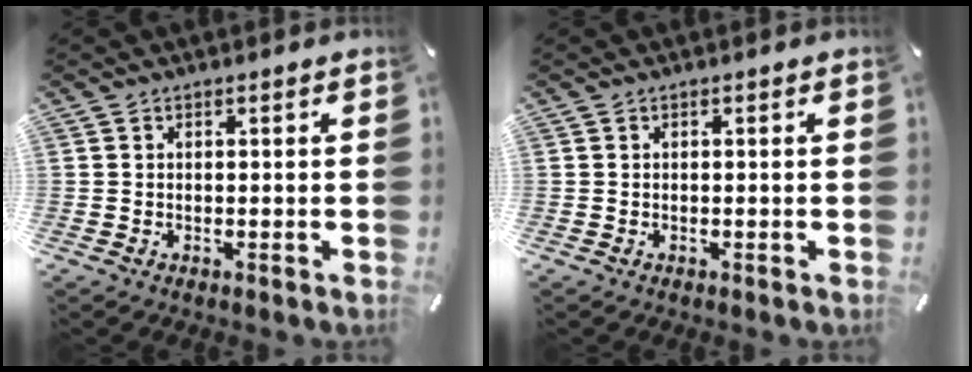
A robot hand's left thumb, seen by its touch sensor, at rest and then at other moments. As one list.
[{"total": 0.0}]